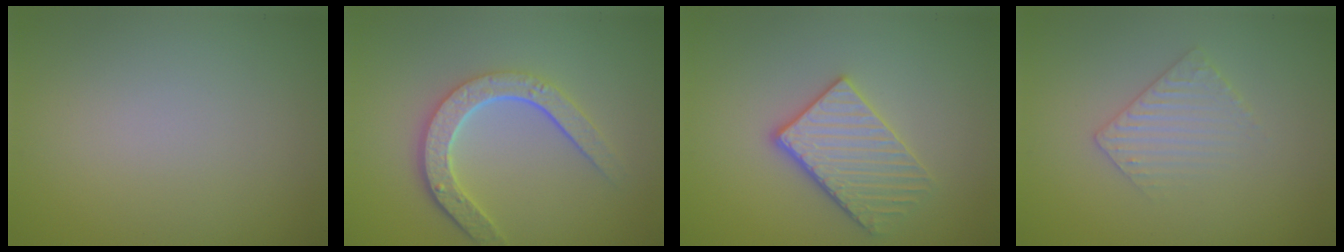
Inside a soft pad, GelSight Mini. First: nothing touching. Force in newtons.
{"total": 4.7, "press": 3.5, "slide": 3.0}
{"total": 3.7, "press": 3.3, "slide": 1.6}
{"total": 2.2, "press": 2.2, "slide": 0.5}